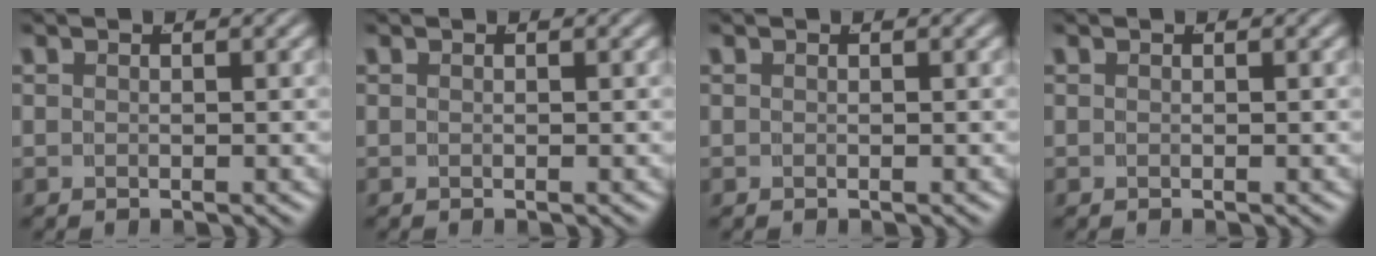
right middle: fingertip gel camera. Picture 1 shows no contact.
{"total": 0.0}
{"total": 0.0}
{"total": 0.0}